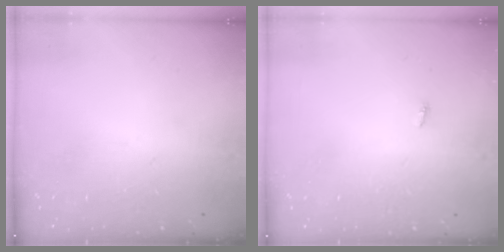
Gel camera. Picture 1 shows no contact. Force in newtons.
{"total": 2.8, "press": 1.8, "slide": 2.2}